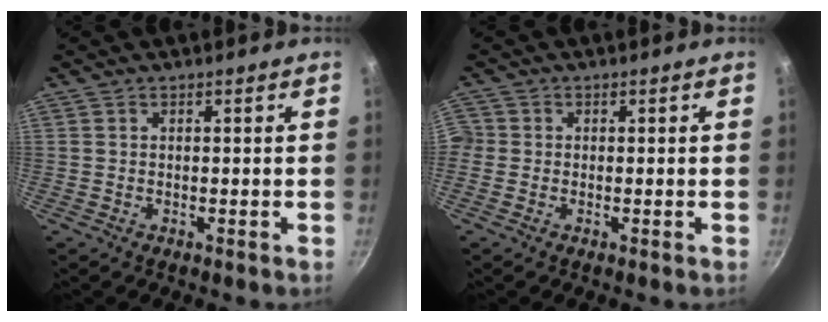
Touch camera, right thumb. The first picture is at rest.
{"total": 2.2, "force": [-0.6, 2.1, 0.5], "torque": [-0.005, 0.004, -0.018]}